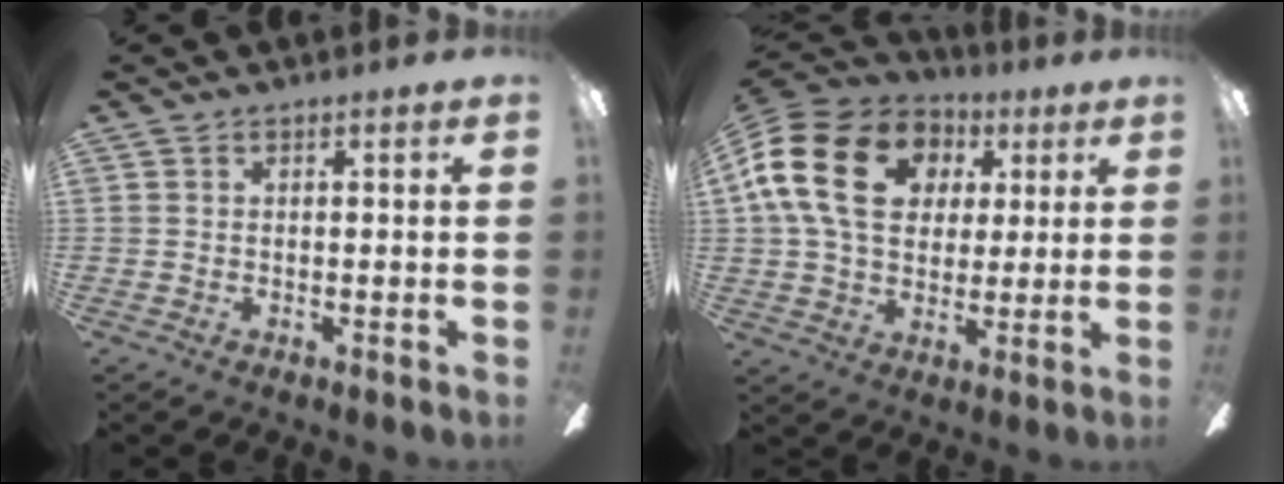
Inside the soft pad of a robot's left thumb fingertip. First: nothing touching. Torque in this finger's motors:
{"motor_torque": [0.18, 1.40, 1.97, -0.80, 0.57]}